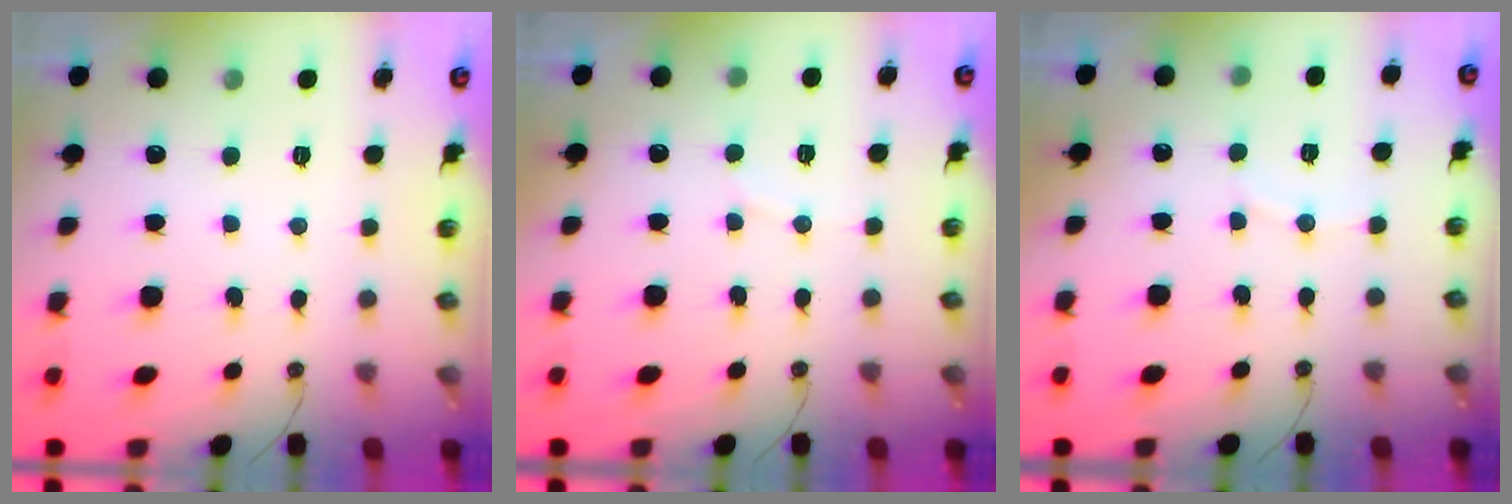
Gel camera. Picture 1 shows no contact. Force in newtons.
{"total": 6.0, "press": 6.0, "slide": 0.4}
{"total": 4.3, "press": 4.2, "slide": 1.0}